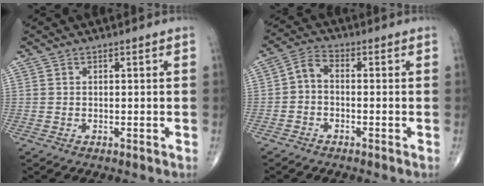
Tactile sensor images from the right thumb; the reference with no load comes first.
{"total": 3.7, "force": [-1.0, 2.2, 2.8], "torque": [-0.051, 0.019, -0.031]}